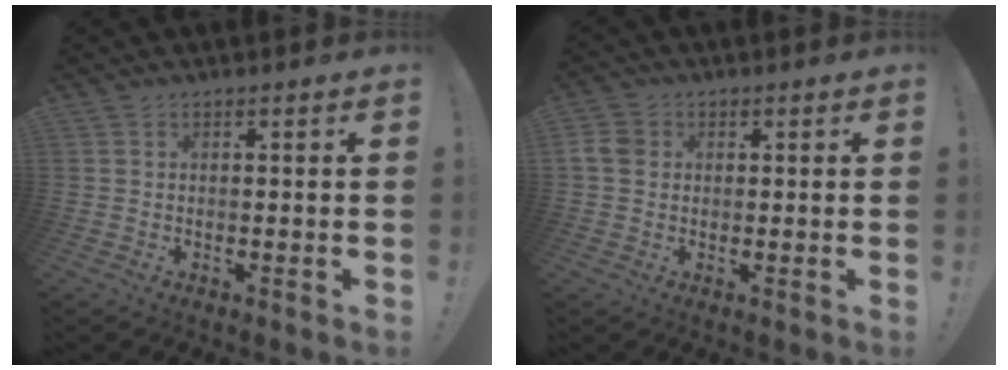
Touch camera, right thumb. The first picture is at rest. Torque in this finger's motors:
{"motor_torque": [0.05, 0.02, -0.03, 0.02, 0.11]}